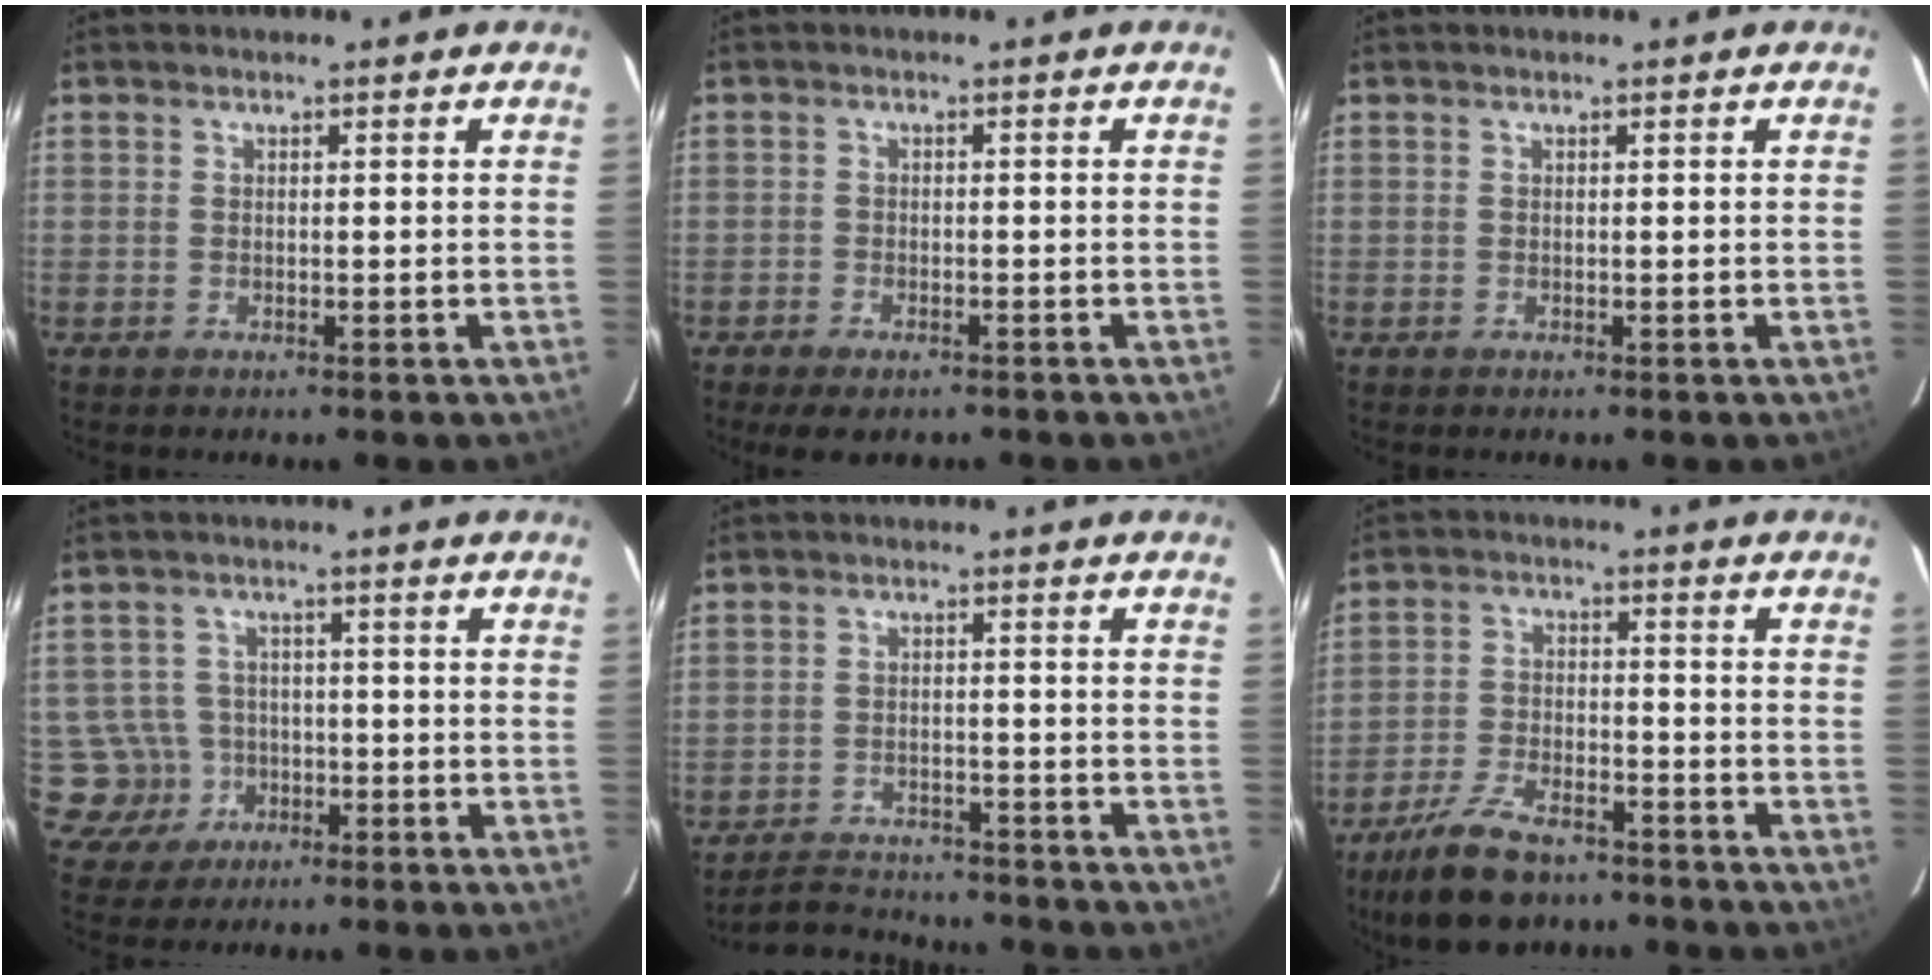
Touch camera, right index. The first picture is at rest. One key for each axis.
{"total": 5.0, "fx": -3.8, "fy": 2.1, "fz": 2.5, "tx": -0.064, "ty": -0.015, "tz": -0.061}
{"total": 0.0}
{"total": 6.8, "fx": -2.0, "fy": 6.5, "fz": 0.4, "tx": -0.030, "ty": 0.022, "tz": -0.026}
{"total": 8.6, "fx": -8.1, "fy": 2.7, "fz": 1.4, "tx": -0.050, "ty": 0.010, "tz": -0.118}
{"total": 13.2, "fx": -10.1, "fy": 5.6, "fz": 6.5, "tx": -0.150, "ty": -0.009, "tz": -0.173}